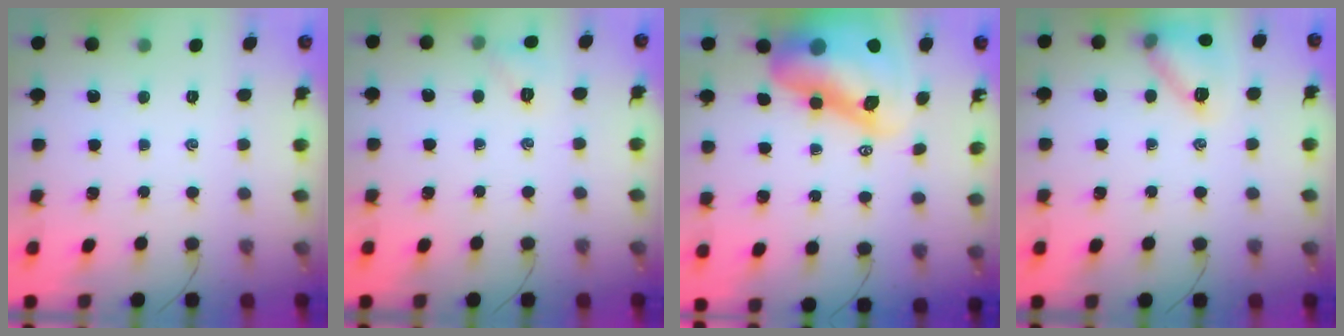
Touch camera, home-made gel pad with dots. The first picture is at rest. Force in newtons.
{"total": 5.0, "press": 4.7, "slide": 1.6}
{"total": 19.3, "press": 18.4, "slide": 5.6}
{"total": 12.4, "press": 12.4, "slide": 0.4}